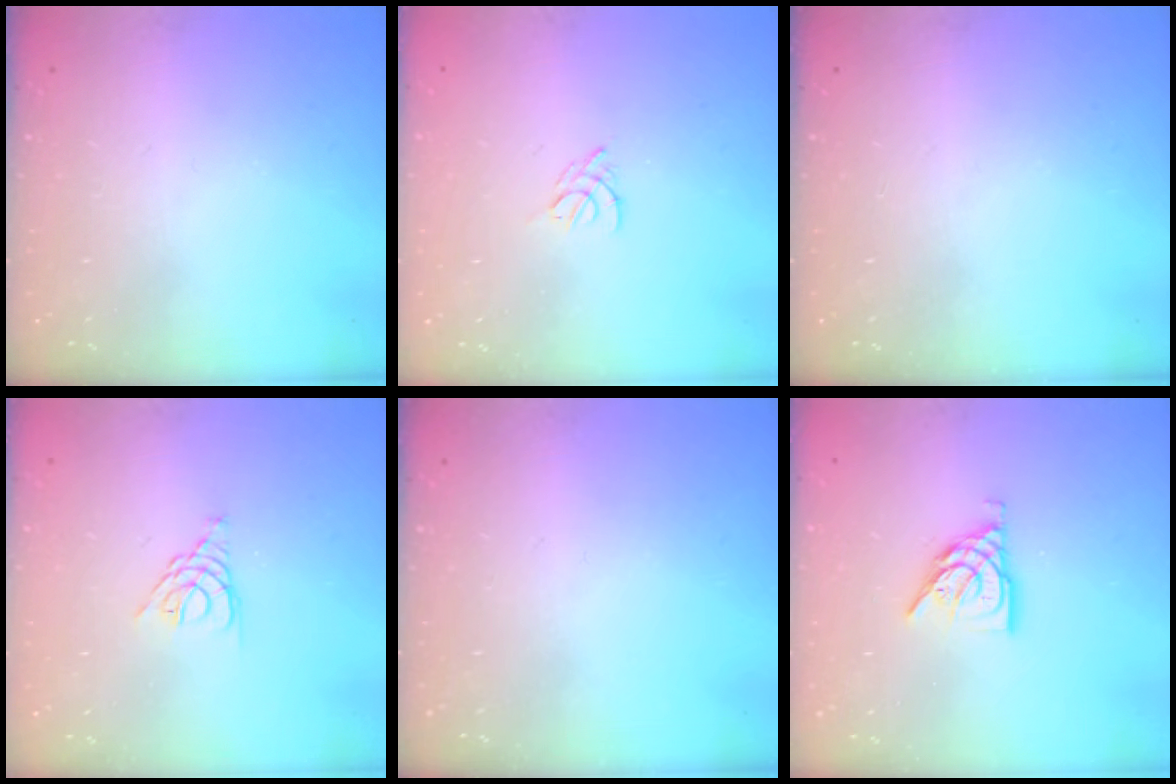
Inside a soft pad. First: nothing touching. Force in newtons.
{"total": 4.3, "press": 4.2, "slide": 0.7}
{"total": 0.0}
{"total": 3.3, "press": 3.2, "slide": 0.5}
{"total": 0.0}
{"total": 9.3, "press": 9.2, "slide": 1.2}